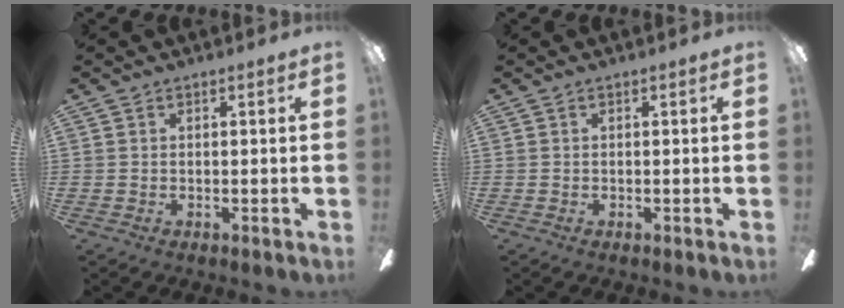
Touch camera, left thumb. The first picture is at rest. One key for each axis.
{"total": 0.0}